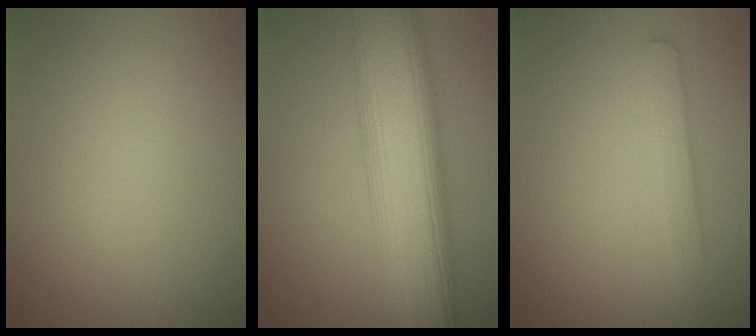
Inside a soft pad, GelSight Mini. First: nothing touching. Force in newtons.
{"total": 11.4, "press": 11.4, "slide": 0.3}
{"total": 1.7, "press": 1.7, "slide": 0.1}